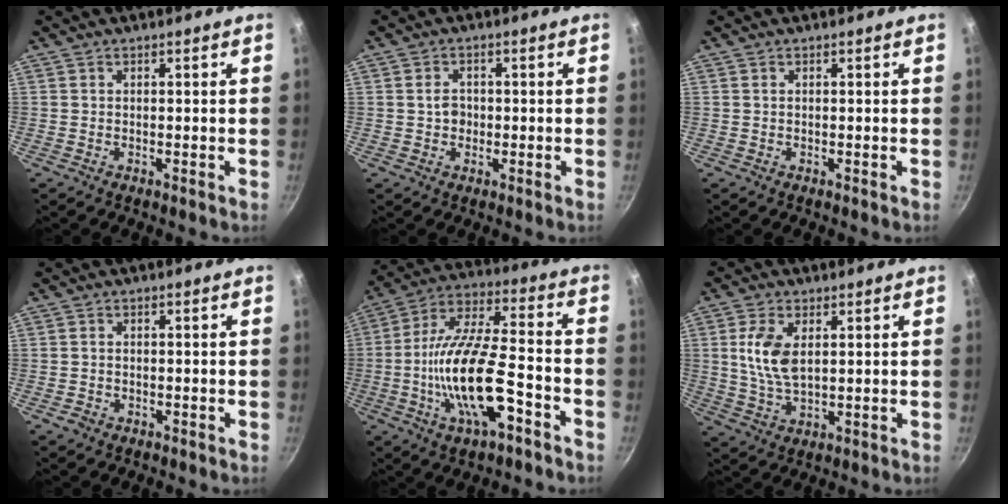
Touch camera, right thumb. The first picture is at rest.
{"total": 2.9, "force": [-0.1, 2.4, 1.6], "torque": [-0.014, 0.006, -0.003]}
{"total": 0.0}
{"total": 1.7, "force": [-0.9, 1.3, 0.7], "torque": [-0.012, 0.007, -0.012]}
{"total": 19.0, "force": [-6.6, 7.0, 16.4], "torque": [-0.297, 0.035, -0.129]}
{"total": 8.3, "force": [1.9, 4.4, 6.8], "torque": [-0.135, -0.009, 0.039]}